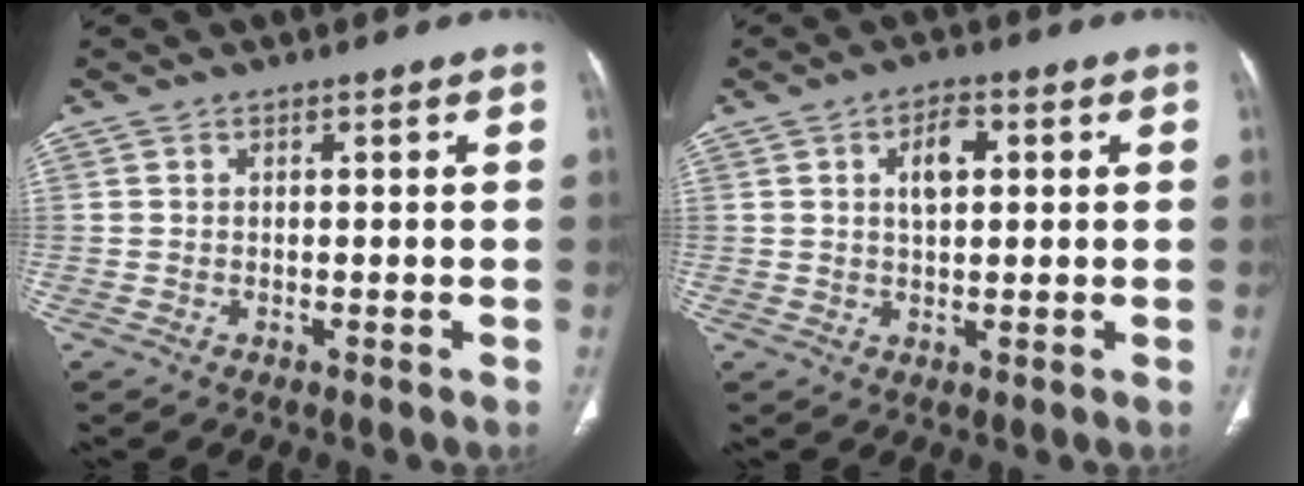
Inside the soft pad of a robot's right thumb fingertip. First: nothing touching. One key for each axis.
{"total": 5.0, "fx": 1.4, "fy": 2.6, "fz": 4.0, "tx": -0.061, "ty": 0.002, "tz": 0.023}